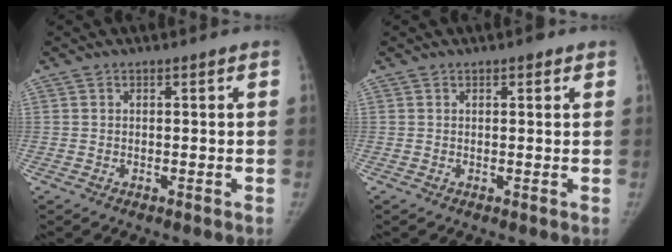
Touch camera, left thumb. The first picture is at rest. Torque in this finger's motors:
{"motor_torque": [0.06, 0.06, -0.14, 0.05, 0.02]}